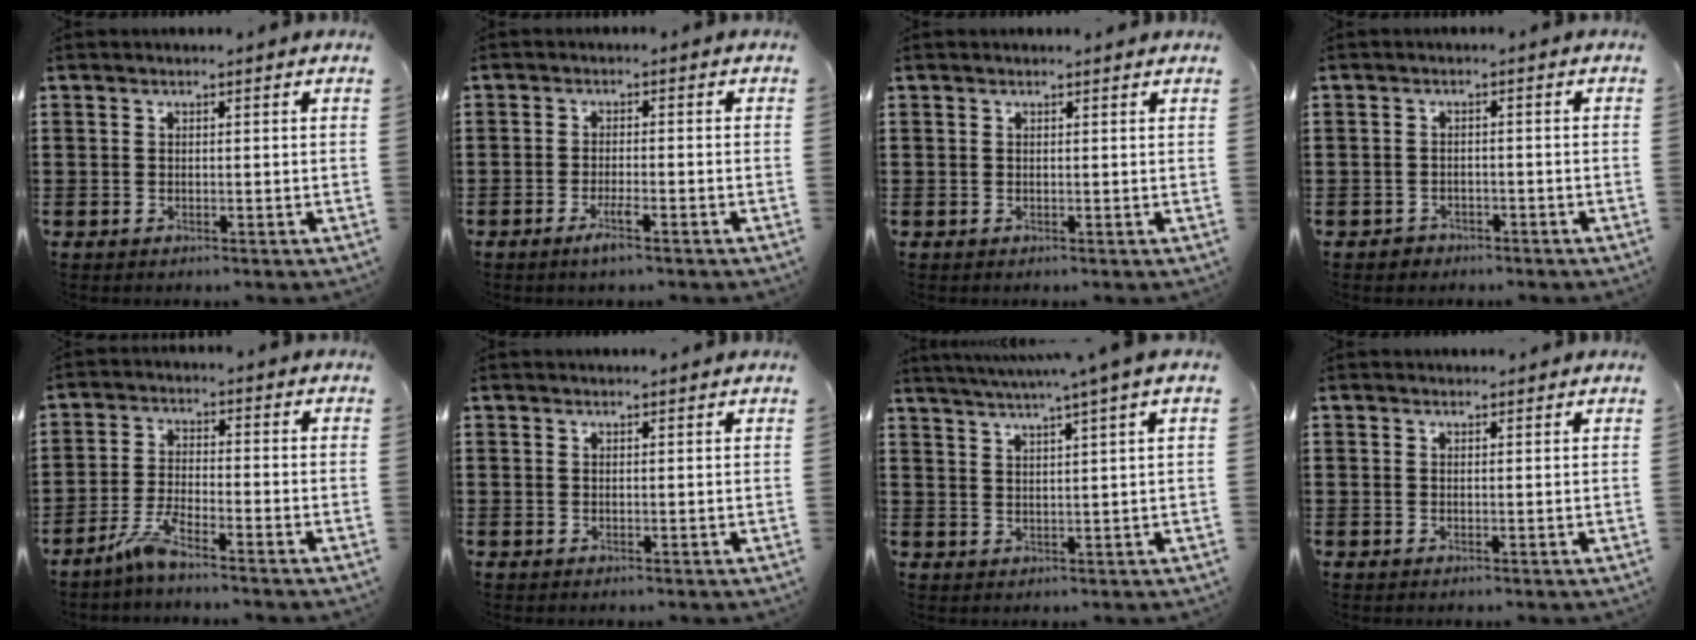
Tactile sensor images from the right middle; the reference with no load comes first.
{"total": 2.8, "force": [-1.7, 0.2, 2.2], "torque": [-0.045, -0.002, -0.033]}
{"total": 0.6, "force": [0.6, -0.1, 0.1], "torque": [-0.003, 0.000, 0.011]}
{"total": 1.2, "force": [-1.0, 0.7, 0.0], "torque": [-0.003, 0.003, -0.025]}
{"total": 4.8, "force": [-3.7, 0.3, 3.0], "torque": [-0.070, -0.006, -0.072]}
{"total": 0.8, "force": [0.8, -0.2, 0.2], "torque": [-0.003, -0.002, 0.015]}
{"total": 4.1, "force": [3.0, -1.3, 2.5], "torque": [-0.054, -0.007, 0.048]}
{"total": 0.7, "force": [0.7, 0.3, 0.0], "torque": [0.006, -0.003, 0.011]}